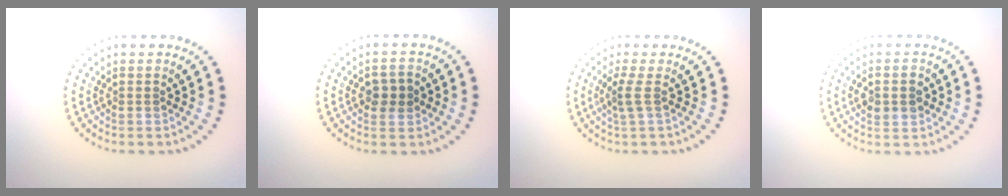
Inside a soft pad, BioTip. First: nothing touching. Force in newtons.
{"total": 2.2, "press": 2.2, "slide": 0.2}
{"total": 1.8, "press": 1.1, "slide": 1.3}
{"total": 2.8, "press": 2.8, "slide": 0.0}